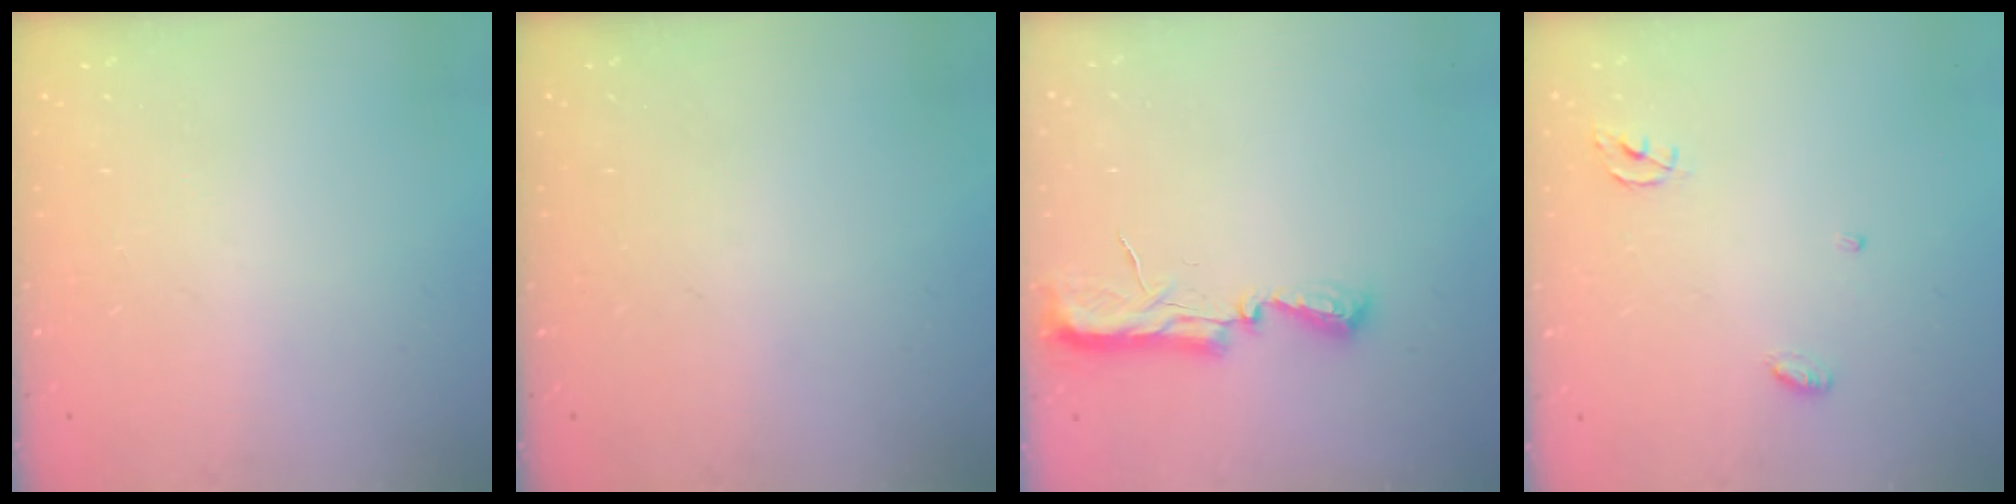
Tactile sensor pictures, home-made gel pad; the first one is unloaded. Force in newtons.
{"total": 0.0}
{"total": 7.2, "press": 7.2, "slide": 0.7}
{"total": 3.9, "press": 3.9, "slide": 0.2}